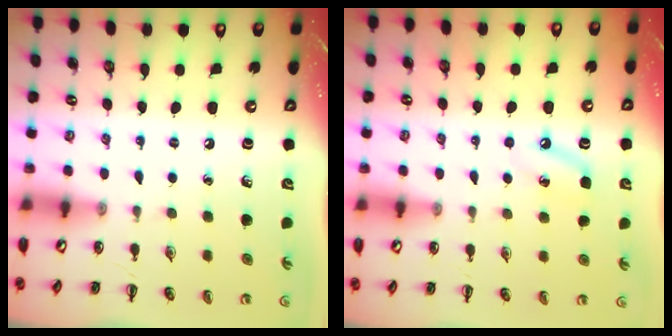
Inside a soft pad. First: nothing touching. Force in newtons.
{"total": 4.6, "press": 4.4, "slide": 1.4}